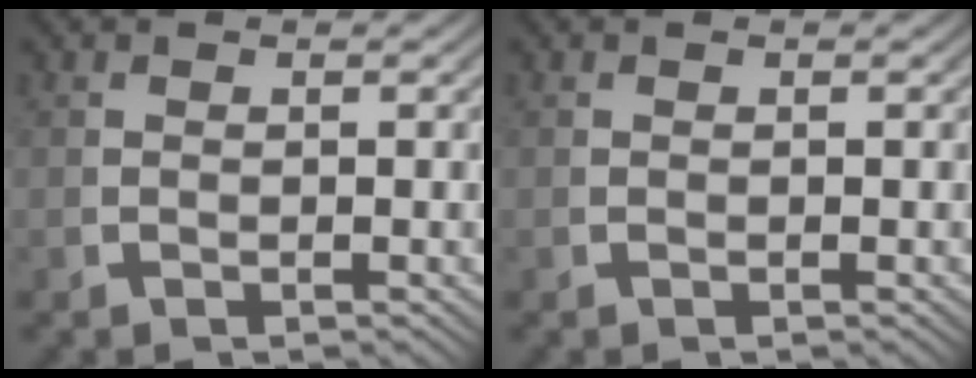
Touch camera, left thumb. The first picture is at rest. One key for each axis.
{"total": 0.0}